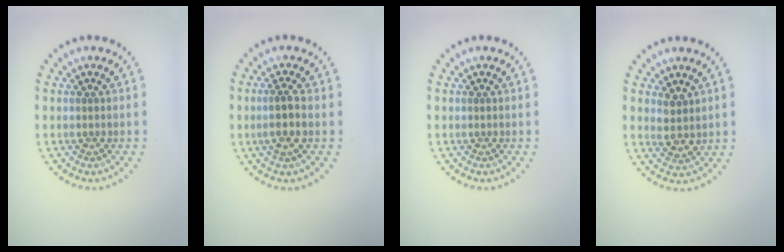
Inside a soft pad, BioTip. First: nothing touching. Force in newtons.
{"total": 2.2, "press": 2.0, "slide": 0.9}
{"total": 0.0}
{"total": 2.0, "press": 1.8, "slide": 1.0}